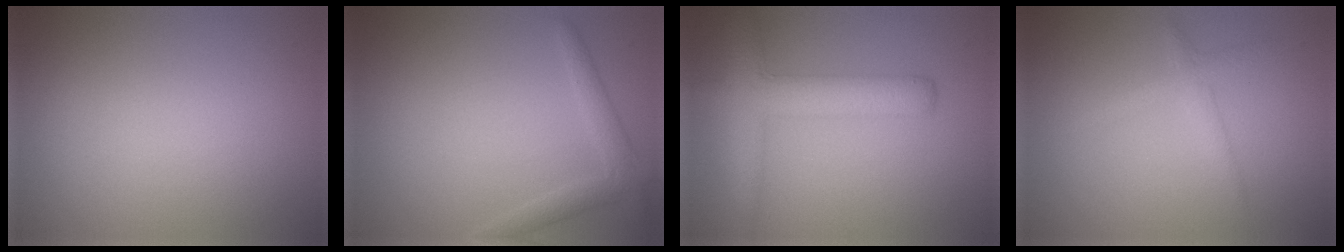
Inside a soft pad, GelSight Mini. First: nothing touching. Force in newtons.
{"total": 2.0, "press": 2.0, "slide": 0.1}
{"total": 4.6, "press": 4.6, "slide": 0.2}
{"total": 1.7, "press": 1.7, "slide": 0.0}